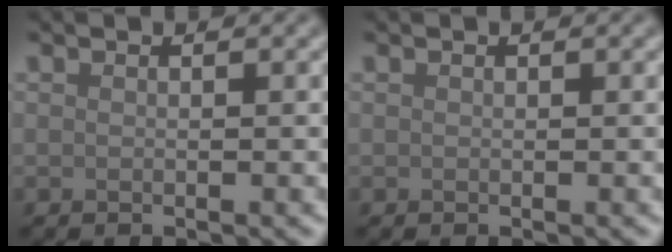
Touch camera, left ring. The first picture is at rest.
{"total": 0.0}